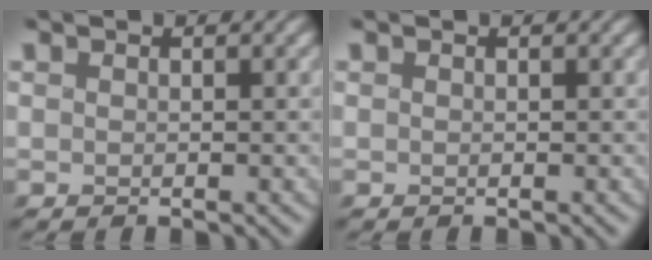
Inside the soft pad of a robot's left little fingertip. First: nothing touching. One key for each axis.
{"total": 0.0}